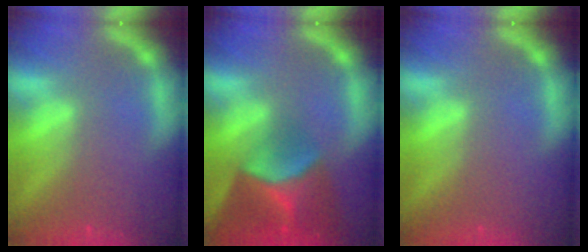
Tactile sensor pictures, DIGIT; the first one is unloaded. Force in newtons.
{"total": 8.4}
{"total": 0.0}